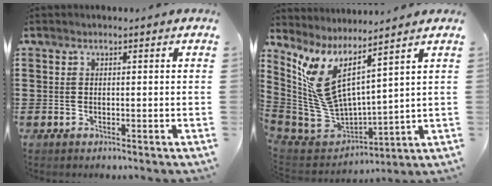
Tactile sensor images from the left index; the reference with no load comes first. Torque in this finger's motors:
{"motor_torque": [1.94, -0.11, 0.47, 0.20]}